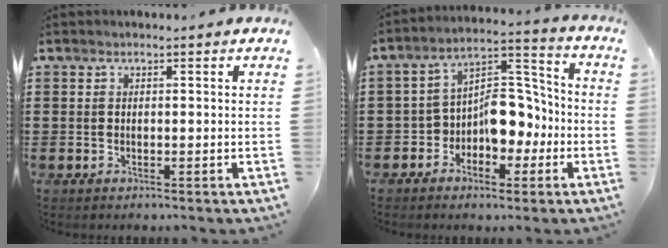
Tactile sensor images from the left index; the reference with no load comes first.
{"total": 7.6, "force": [-2.7, 5.8, 4.2], "torque": [-0.067, 0.005, -0.054]}